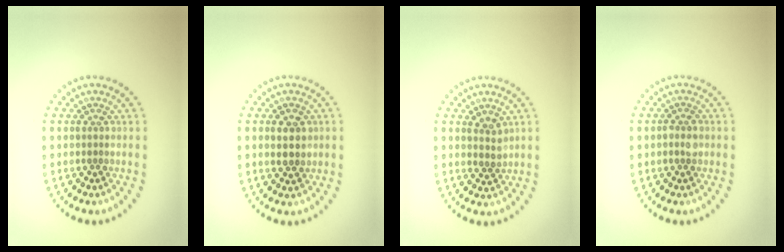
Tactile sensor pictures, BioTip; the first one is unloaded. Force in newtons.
{"total": 2.5, "press": 2.4, "slide": 0.6}
{"total": 1.6, "press": 1.3, "slide": 1.0}
{"total": 1.3, "press": 1.3, "slide": 0.4}